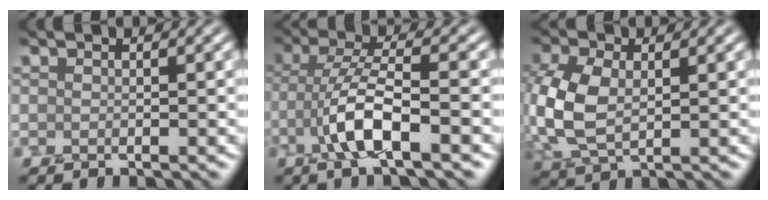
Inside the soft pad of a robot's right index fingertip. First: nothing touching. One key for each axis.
{"total": 5.9, "fx": -2.6, "fy": 1.4, "fz": 5.2, "tx": -0.107, "ty": 0.006, "tz": -0.056}
{"total": 6.8, "fx": 0.1, "fy": 4.3, "fz": 5.3, "tx": -0.142, "ty": -0.001, "tz": 0.000}